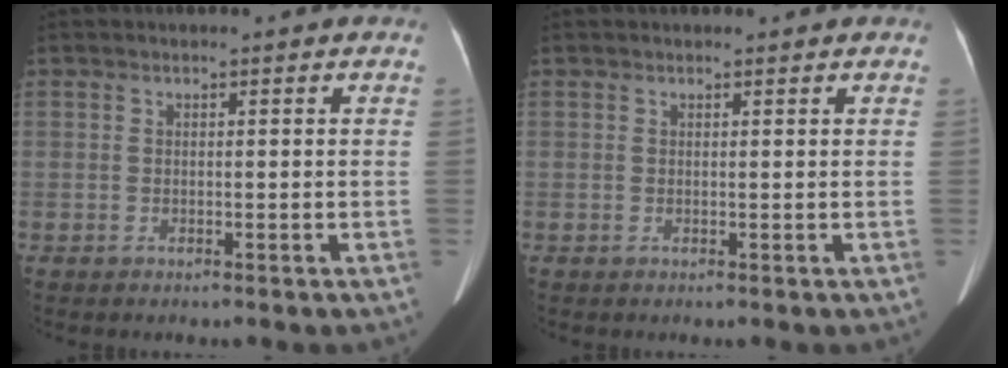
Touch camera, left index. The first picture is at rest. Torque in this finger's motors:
{"motor_torque": [0.24, -0.15, -0.02, 0.01]}